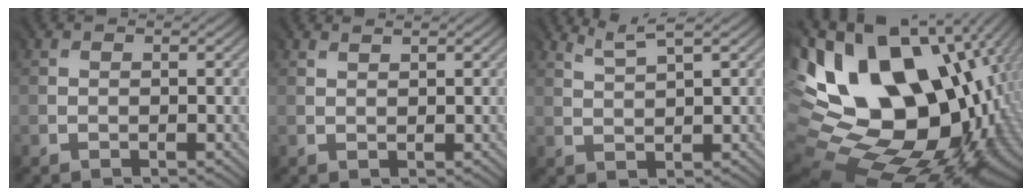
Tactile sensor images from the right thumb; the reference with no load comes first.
{"total": 1.0, "force": [1.0, -0.1, 0.0], "torque": [-0.006, 0.000, 0.023]}
{"total": 2.4, "force": [2.1, -0.4, 1.0], "torque": [-0.026, 0.005, 0.053]}
{"total": 20.9, "force": [2.7, 13.8, 15.4], "torque": [-0.295, -0.037, 0.089]}